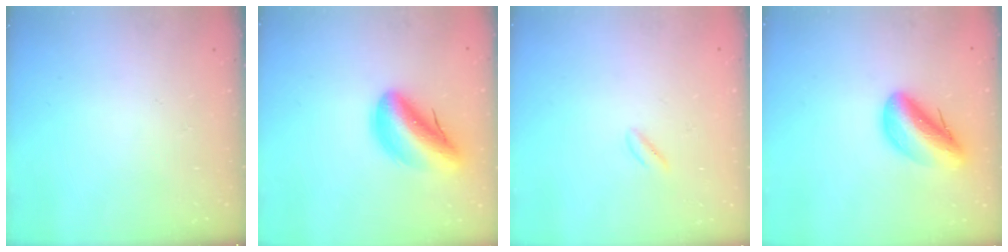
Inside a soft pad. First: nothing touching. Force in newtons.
{"total": 12.5, "press": 11.9, "slide": 3.8}
{"total": 0.7, "press": 0.3, "slide": 0.6}
{"total": 11.5, "press": 11.0, "slide": 3.3}